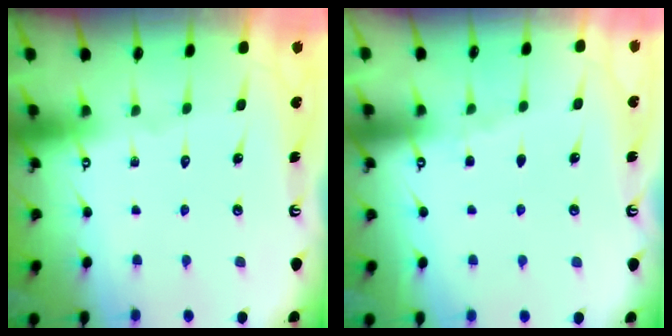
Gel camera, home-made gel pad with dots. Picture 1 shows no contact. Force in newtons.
{"total": 2.8, "press": 2.7, "slide": 0.4}